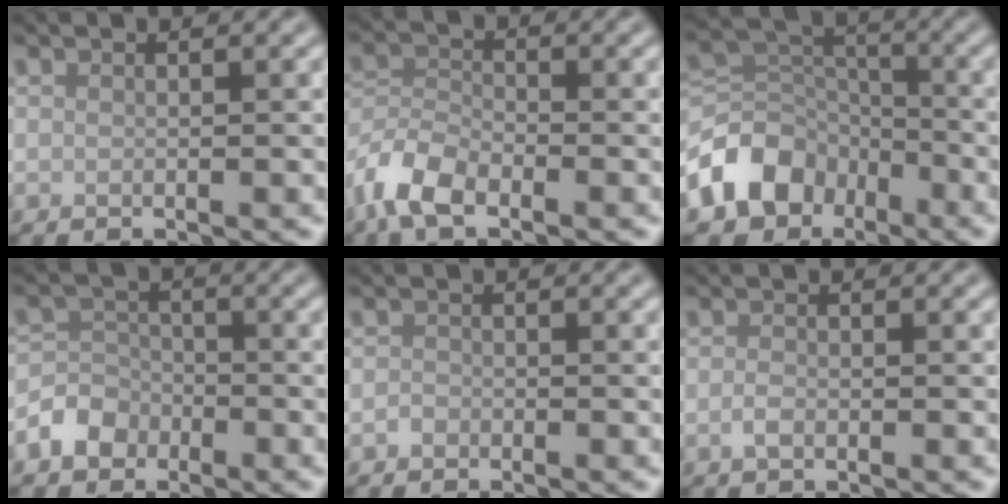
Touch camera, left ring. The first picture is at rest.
{"total": 5.0, "force": [-3.5, 2.3, 2.8], "torque": [-0.059, -0.002, -0.080]}
{"total": 7.4, "force": [-4.2, 5.4, 2.8], "torque": [-0.048, -0.001, -0.088]}
{"total": 3.1, "force": [-1.8, 2.4, 0.7], "torque": [-0.013, 0.006, -0.041]}
{"total": 0.8, "force": [-0.5, 0.6, 0.1], "torque": [0.001, 0.002, -0.012]}
{"total": 1.1, "force": [-0.5, 0.6, 0.7], "torque": [-0.017, 0.001, -0.012]}